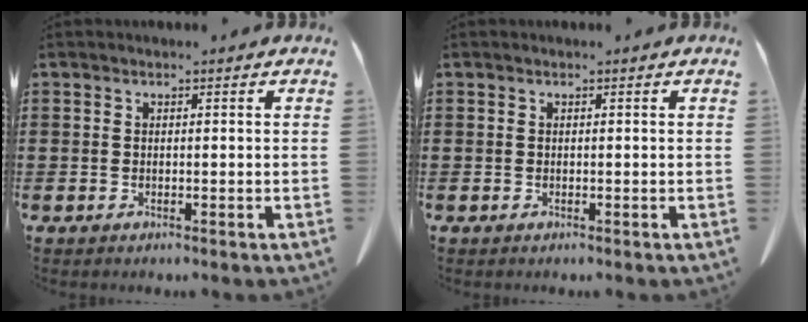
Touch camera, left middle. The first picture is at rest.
{"total": 0.0}